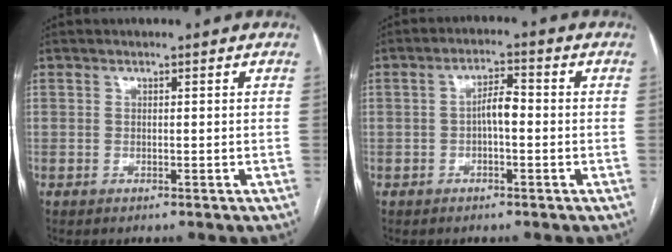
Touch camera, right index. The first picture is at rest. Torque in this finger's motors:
{"motor_torque": [0.93, -0.15, 0.36, 0.07]}